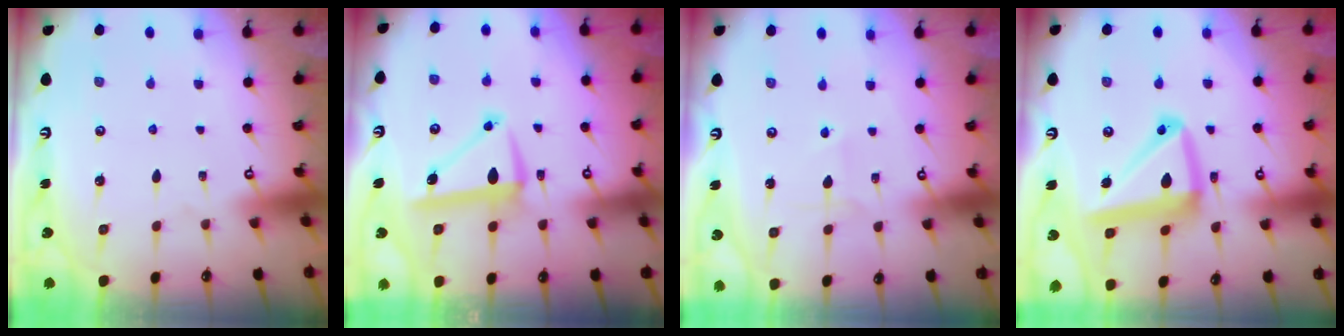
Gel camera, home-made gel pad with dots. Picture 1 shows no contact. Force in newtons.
{"total": 7.5, "press": 7.4, "slide": 1.0}
{"total": 2.8, "press": 2.8, "slide": 0.3}
{"total": 15.4, "press": 15.3, "slide": 1.9}